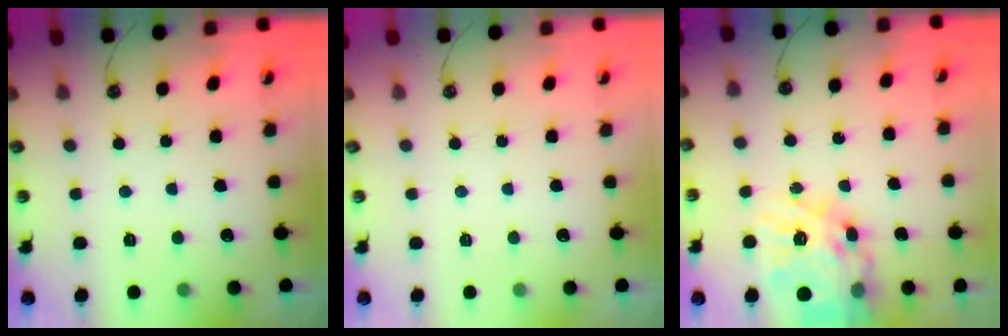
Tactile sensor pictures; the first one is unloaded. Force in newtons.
{"total": 0.0}
{"total": 22.1, "press": 22.0, "slide": 2.0}